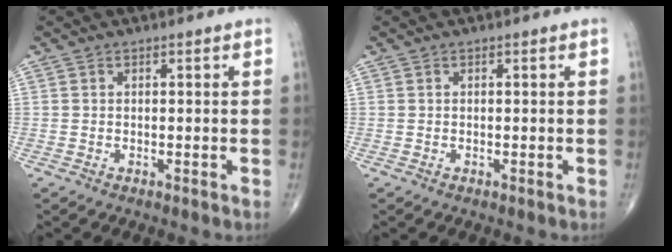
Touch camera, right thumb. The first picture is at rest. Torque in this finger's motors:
{"motor_torque": [-0.57, -0.20, -0.06, 0.05, 0.00]}